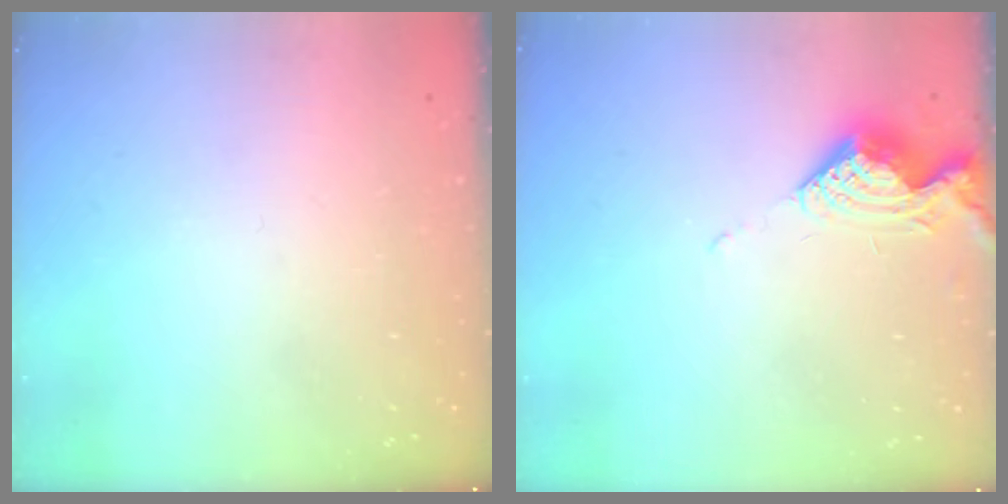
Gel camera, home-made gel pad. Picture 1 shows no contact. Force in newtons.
{"total": 8.0, "press": 8.0, "slide": 0.4}